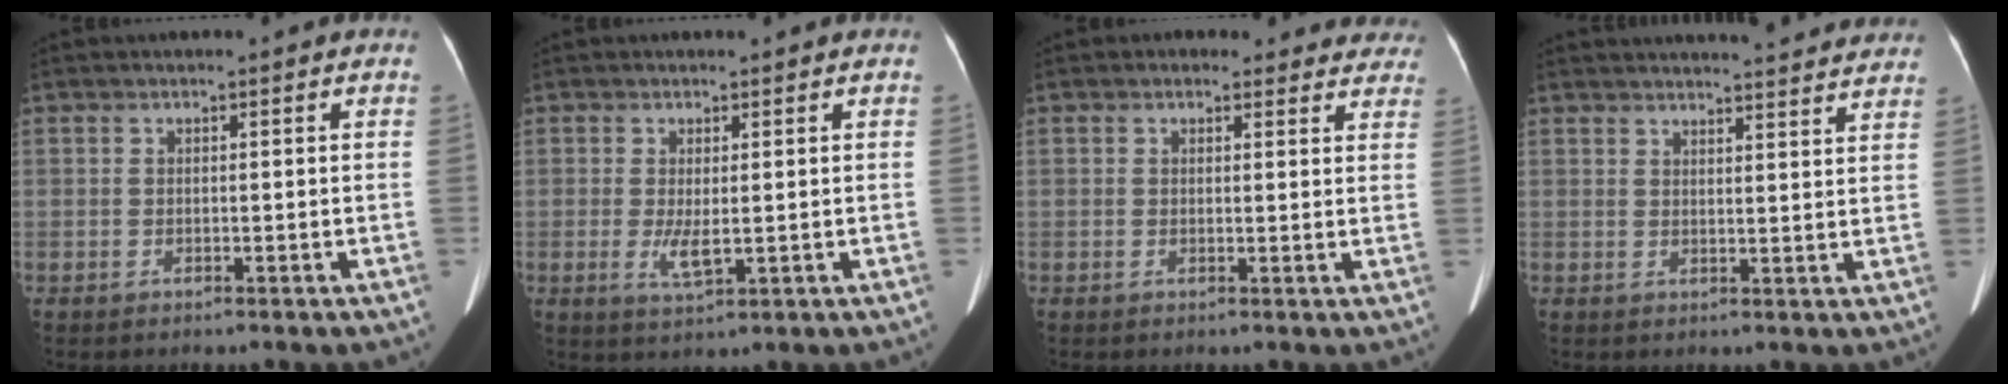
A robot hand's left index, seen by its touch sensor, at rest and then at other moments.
{"total": 3.4, "force": [0.3, 0.9, 3.3], "torque": [-0.063, -0.007, 0.010]}
{"total": 8.9, "force": [8.0, 3.8, 1.0], "torque": [0.035, -0.003, 0.060]}
{"total": 18.9, "force": [18.0, 2.0, 5.4], "torque": [-0.065, -0.002, 0.212]}